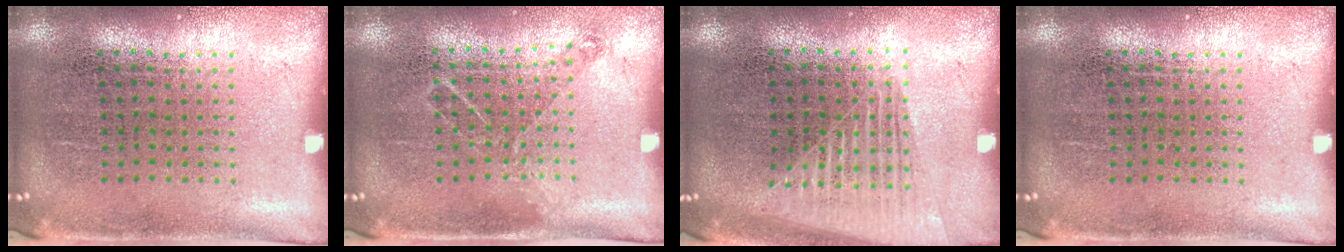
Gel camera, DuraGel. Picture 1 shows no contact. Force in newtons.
{"total": 0.8, "press": 0.8, "slide": 0.2}
{"total": 1.5, "press": 1.5, "slide": 0.4}
{"total": 0.0}